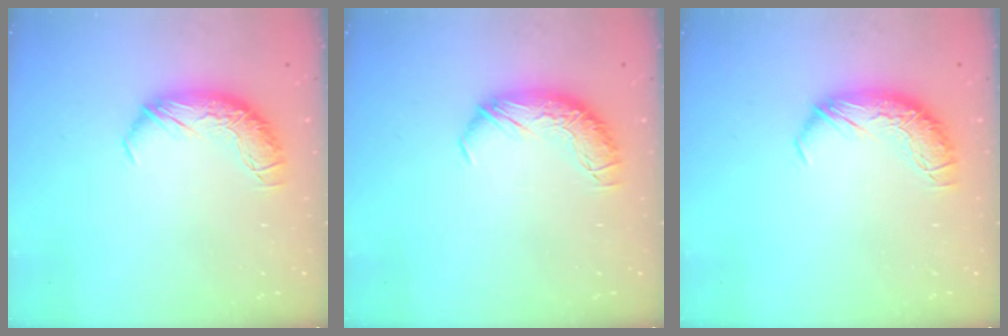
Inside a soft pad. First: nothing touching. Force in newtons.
{"total": 0.0}
{"total": 0.0}